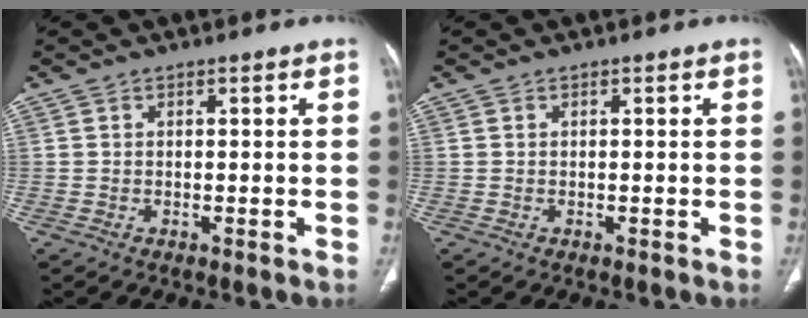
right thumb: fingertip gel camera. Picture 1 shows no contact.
{"total": 0.0}